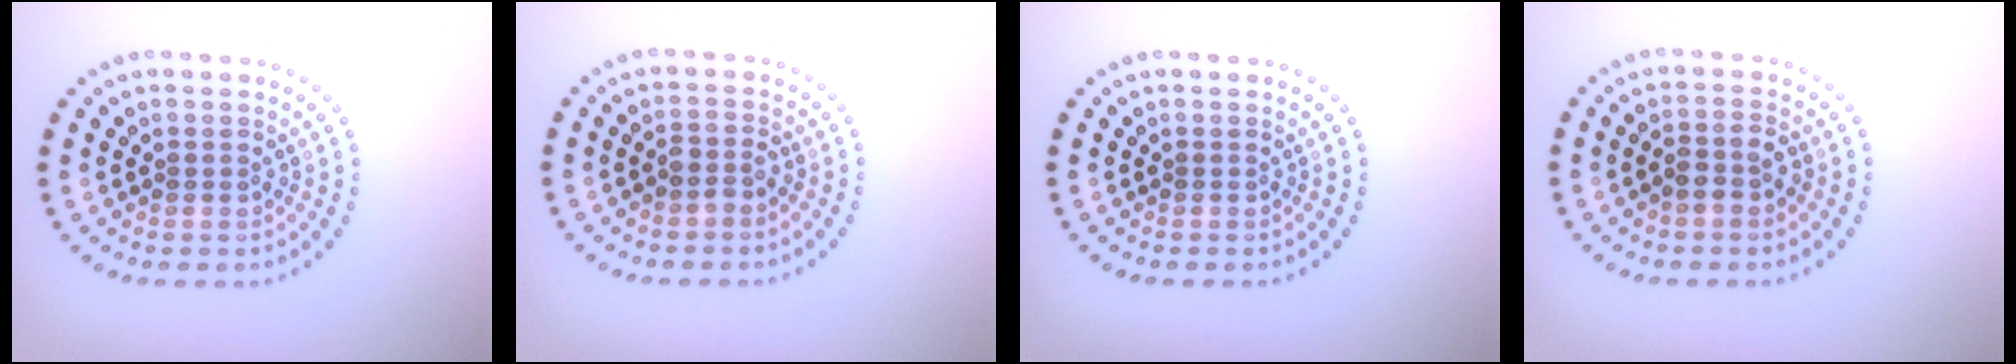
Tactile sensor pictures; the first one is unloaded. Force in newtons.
{"total": 1.4, "press": 1.2, "slide": 0.7}
{"total": 0.0}
{"total": 1.8, "press": 1.6, "slide": 0.7}